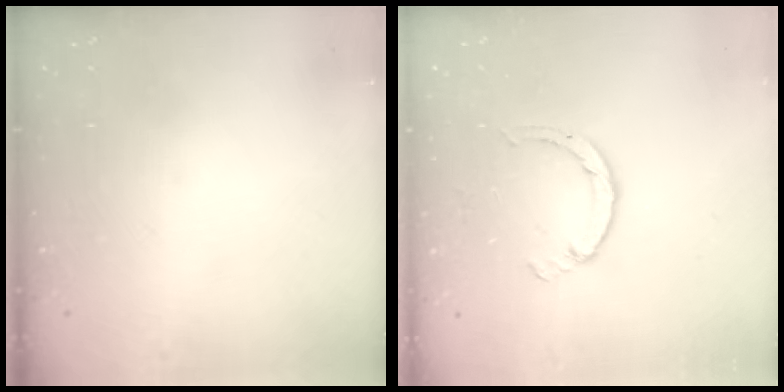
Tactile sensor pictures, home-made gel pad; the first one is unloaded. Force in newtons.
{"total": 2.6, "press": 2.6, "slide": 0.4}